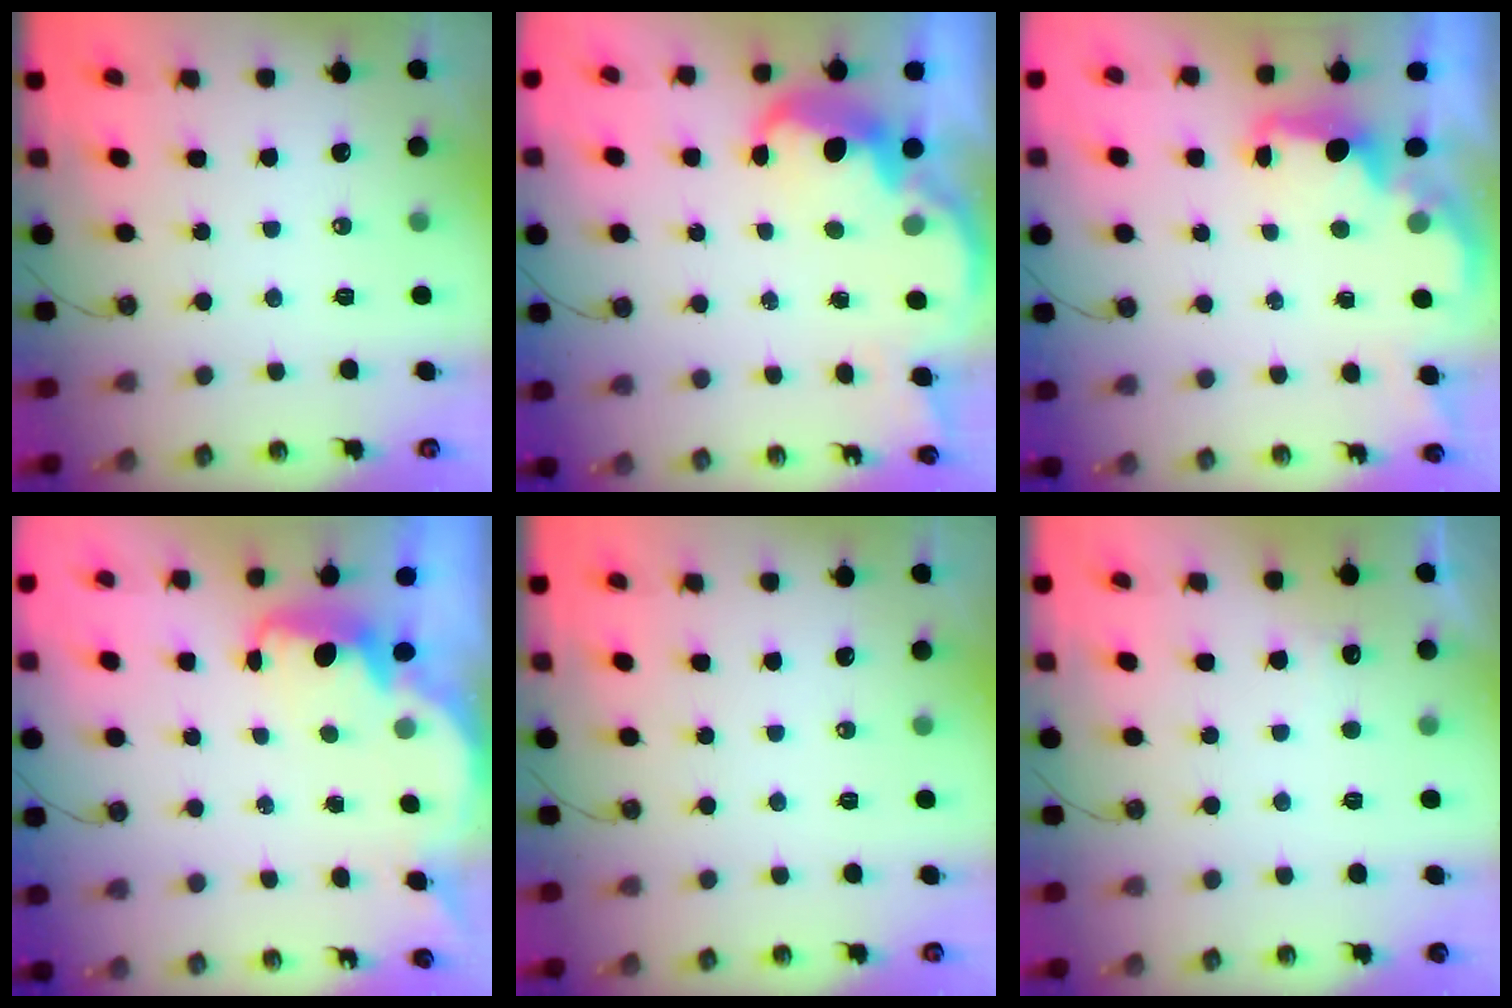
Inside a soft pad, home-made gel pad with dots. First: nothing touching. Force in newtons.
{"total": 6.2, "press": 6.2, "slide": 0.7}
{"total": 1.9, "press": 1.8, "slide": 0.8}
{"total": 2.4, "press": 2.4, "slide": 0.6}
{"total": 0.0}
{"total": 4.2, "press": 4.0, "slide": 1.3}